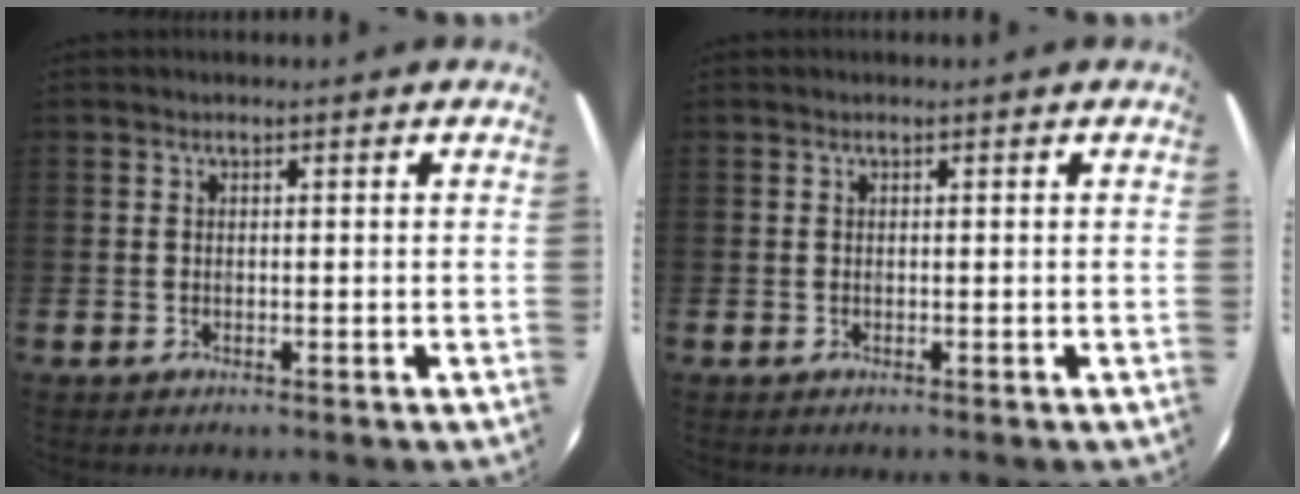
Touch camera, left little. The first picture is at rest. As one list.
[{"total": 0.0}]